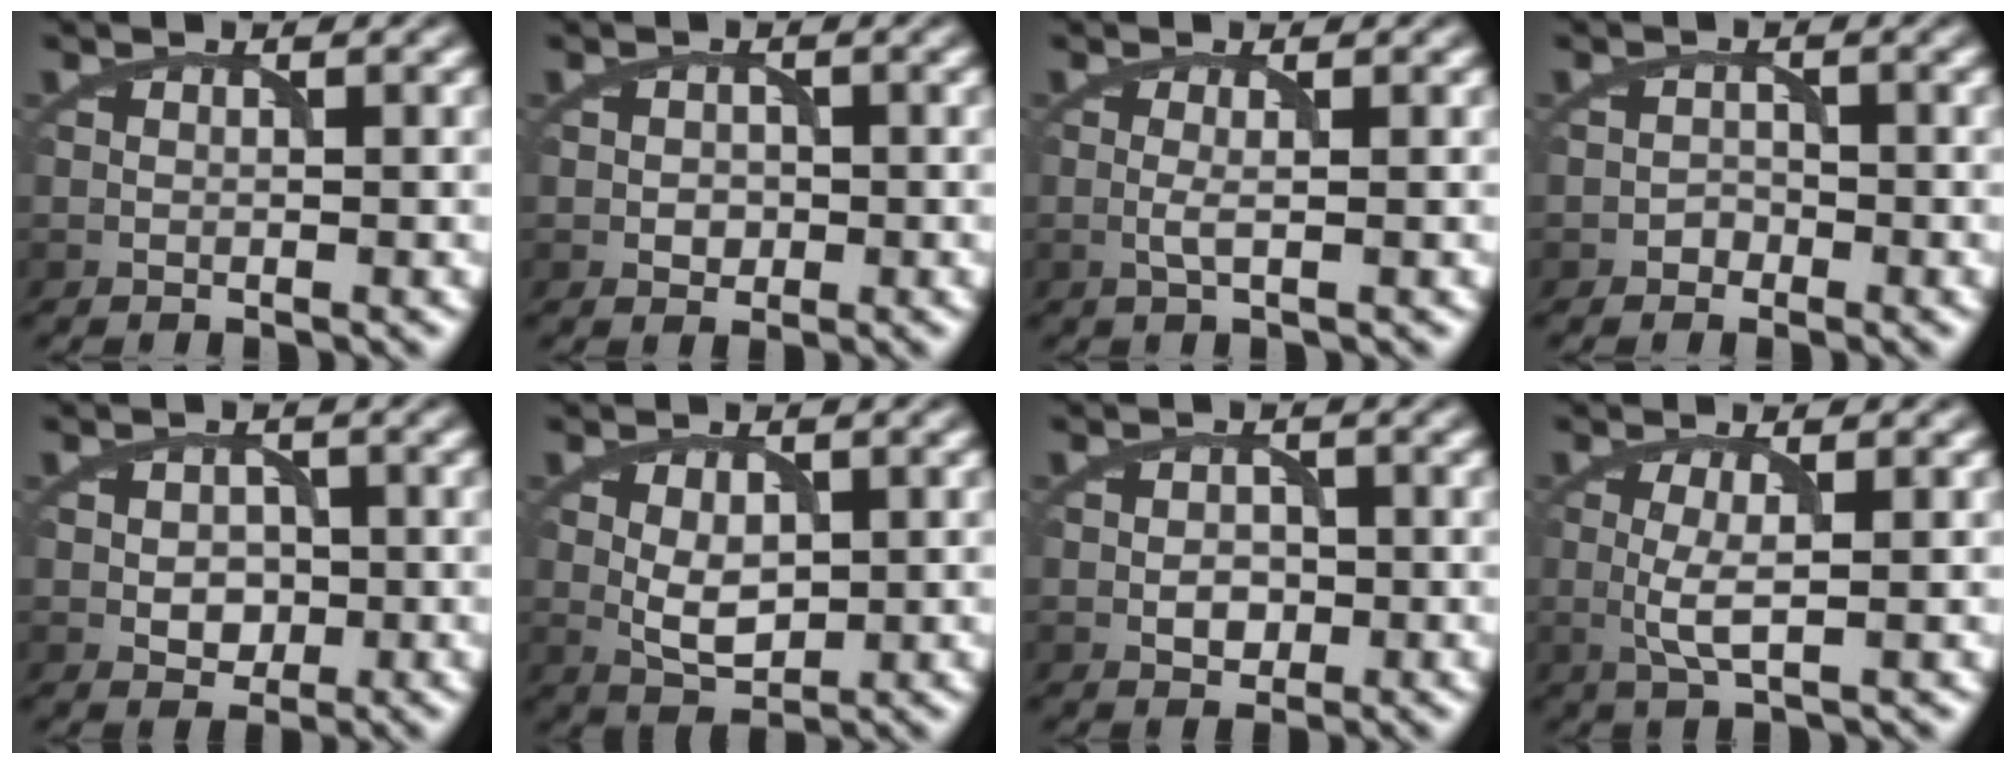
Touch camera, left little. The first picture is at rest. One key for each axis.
{"total": 1.3, "fx": -0.1, "fy": 1.2, "fz": 0.6, "tx": -0.010, "ty": -0.002, "tz": -0.004}
{"total": 1.2, "fx": -0.1, "fy": 0.1, "fz": 1.2, "tx": -0.028, "ty": -0.002, "tz": -0.002}
{"total": 1.0, "fx": -0.7, "fy": 0.8, "fz": 0.1, "tx": 0.004, "ty": 0.003, "tz": -0.012}
{"total": 2.6, "fx": -0.2, "fy": 2.1, "fz": 1.5, "tx": -0.022, "ty": -0.004, "tz": -0.004}
{"total": 3.2, "fx": 0.2, "fy": 2.0, "fz": 2.5, "tx": -0.049, "ty": -0.002, "tz": 0.008}
{"total": 2.0, "fx": -0.4, "fy": 1.6, "fz": 1.2, "tx": -0.020, "ty": -0.002, "tz": -0.008}
{"total": 2.4, "fx": 0.0, "fy": 0.4, "fz": 2.4, "tx": -0.053, "ty": -0.003, "tz": 0.001}